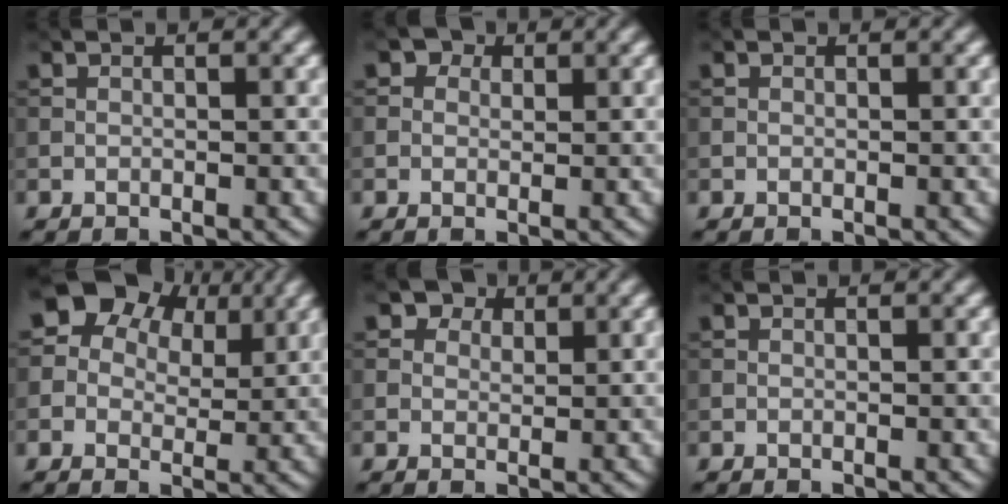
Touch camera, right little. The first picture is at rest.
{"total": 2.3, "force": [1.2, 1.7, 1.0], "torque": [-0.015, -0.001, 0.003]}
{"total": 0.0}
{"total": 8.2, "force": [3.8, 6.0, 4.0], "torque": [-0.064, 0.022, 0.039]}
{"total": 3.2, "force": [2.1, 2.1, 1.2], "torque": [-0.027, -0.010, 0.027]}
{"total": 0.0}